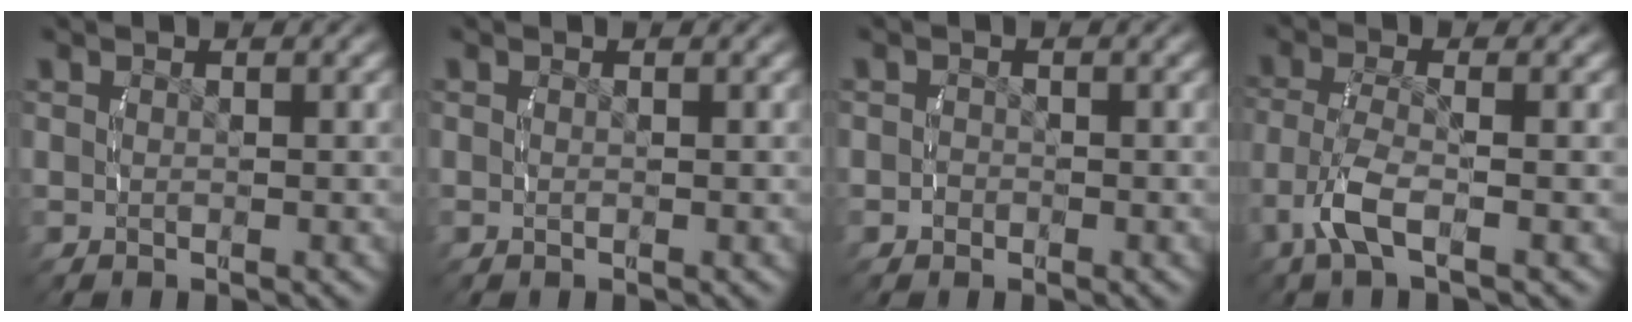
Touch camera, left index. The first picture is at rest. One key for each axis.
{"total": 0.0}
{"total": 0.6, "fx": -0.6, "fy": 0.1, "fz": -0.2, "tx": 0.002, "ty": -0.008, "tz": -0.007}
{"total": 3.3, "fx": -1.1, "fy": 0.8, "fz": 3.0, "tx": -0.084, "ty": -0.020, "tz": -0.008}